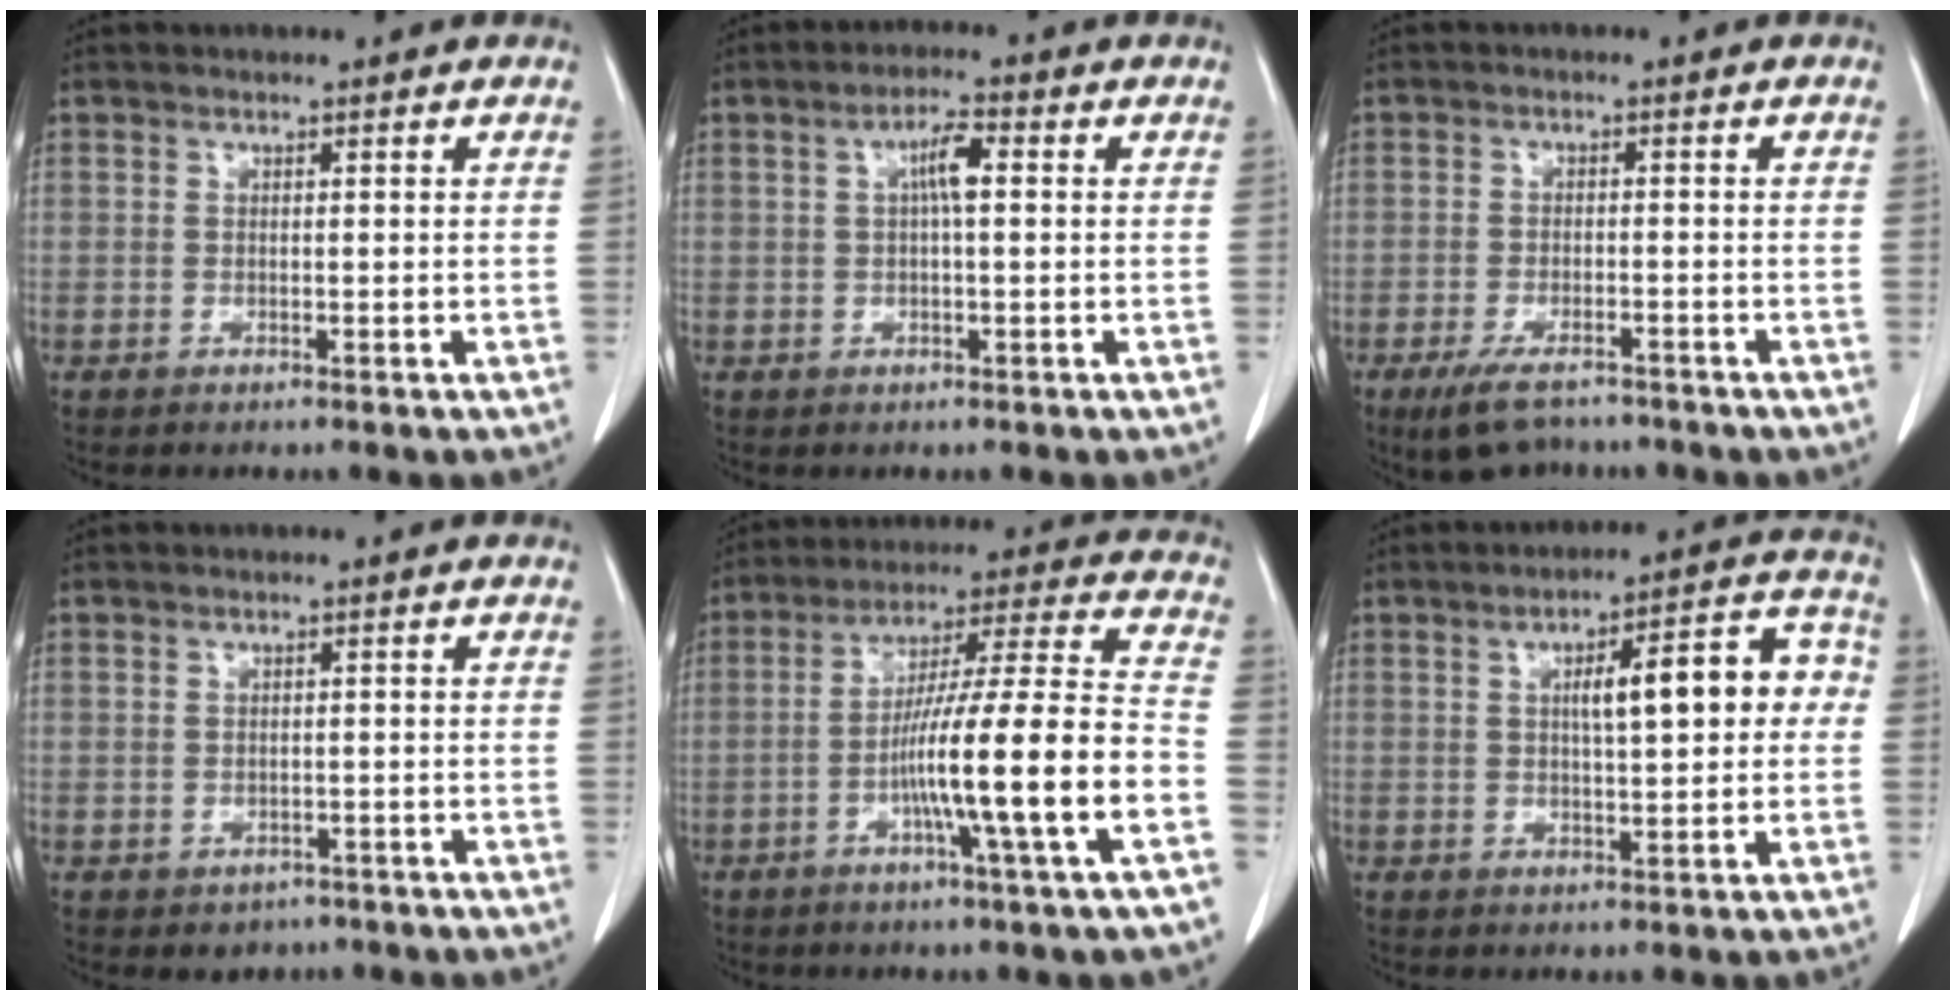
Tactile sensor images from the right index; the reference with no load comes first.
{"total": 3.9, "force": [0.6, 0.6, 3.8], "torque": [-0.070, 0.009, 0.008]}
{"total": 6.7, "force": [-5.1, 2.5, 3.5], "torque": [-0.062, -0.007, -0.078]}
{"total": 2.5, "force": [-1.4, 2.0, 0.6], "torque": [-0.006, 0.005, -0.012]}
{"total": 16.7, "force": [-5.3, -0.9, 15.8], "torque": [-0.264, 0.004, -0.090]}
{"total": 10.6, "force": [1.4, 2.7, 10.1], "torque": [-0.140, 0.035, 0.020]}